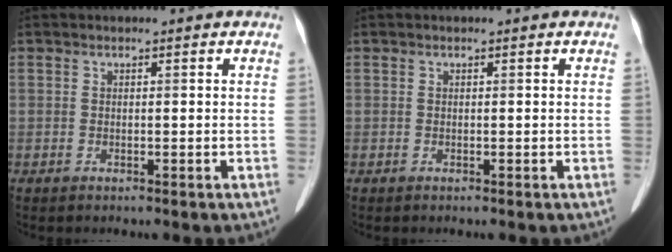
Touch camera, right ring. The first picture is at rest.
{"total": 0.0}